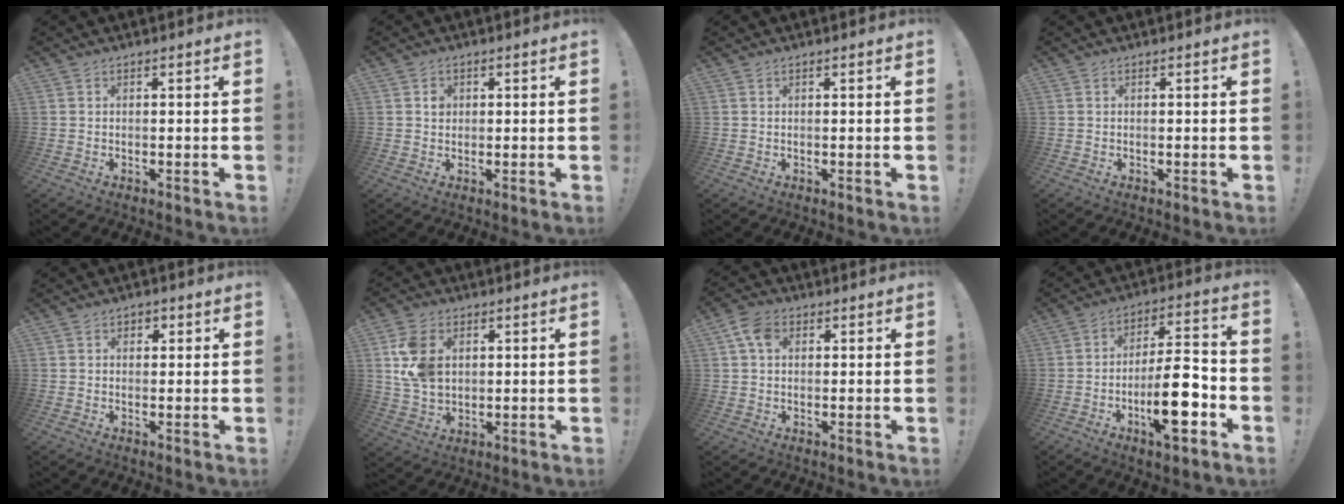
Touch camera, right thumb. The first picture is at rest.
{"total": 2.1, "force": [0.3, 1.8, 0.9], "torque": [-0.001, -0.003, 0.001]}
{"total": 0.0}
{"total": 0.0}
{"total": 1.6, "force": [0.3, 1.5, 0.6], "torque": [-0.001, 0.001, 0.002]}
{"total": 11.4, "force": [3.1, 8.2, 7.3], "torque": [-0.131, -0.001, 0.060]}
{"total": 6.4, "force": [1.9, 4.4, 4.3], "torque": [-0.078, 0.000, 0.036]}
{"total": 16.1, "force": [-6.0, 5.0, 14.0], "torque": [-0.223, 0.026, -0.098]}